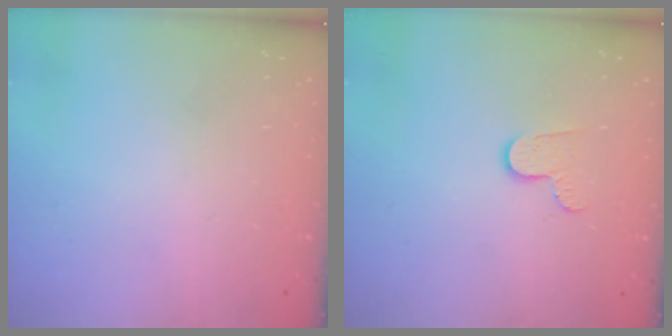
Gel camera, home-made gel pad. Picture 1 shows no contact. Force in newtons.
{"total": 6.1, "press": 6.0, "slide": 0.6}